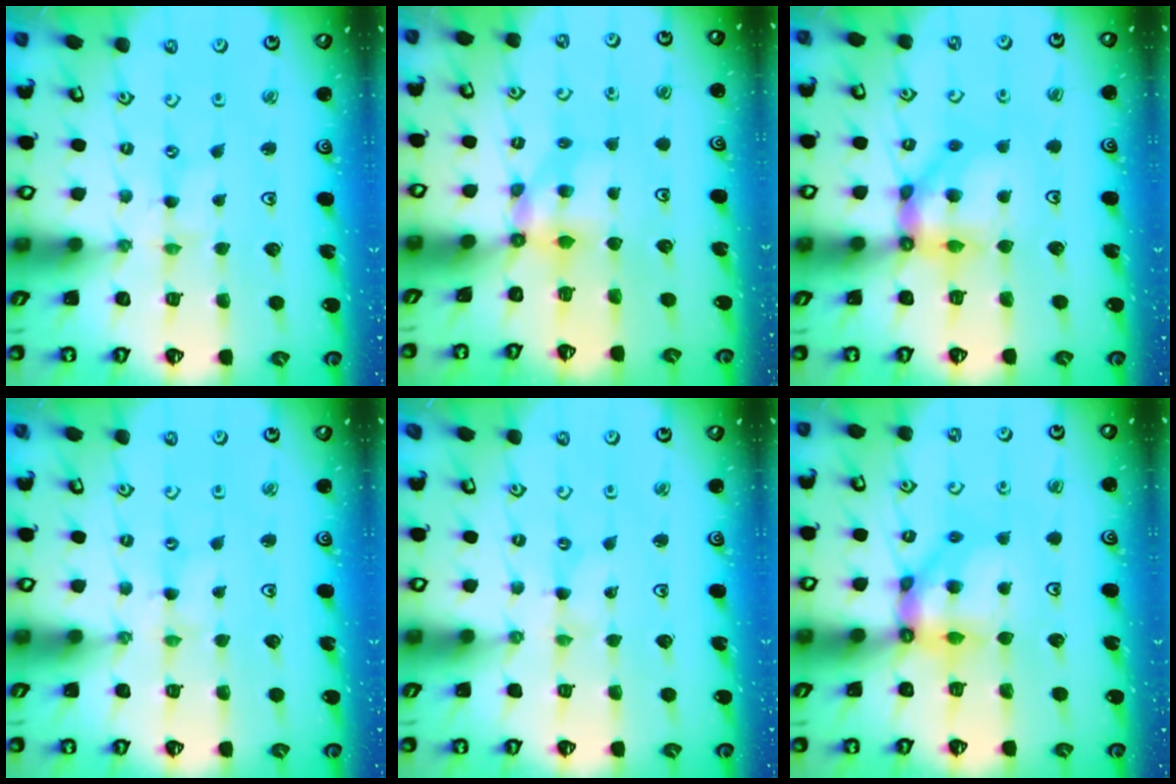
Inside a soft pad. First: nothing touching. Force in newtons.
{"total": 5.5, "press": 5.5, "slide": 0.1}
{"total": 11.3, "press": 11.1, "slide": 2.0}
{"total": 0.0}
{"total": 0.0}
{"total": 10.9, "press": 10.8, "slide": 1.0}